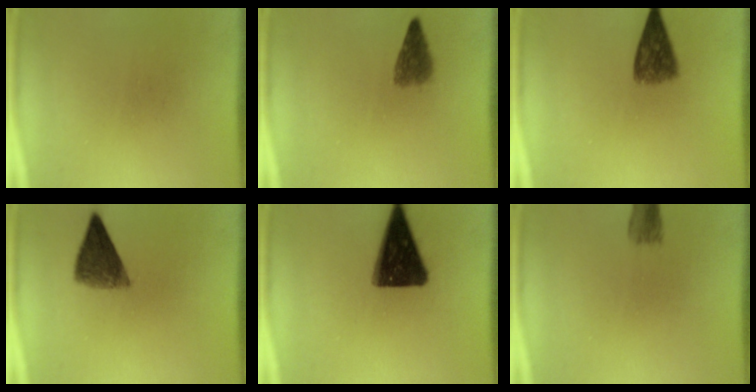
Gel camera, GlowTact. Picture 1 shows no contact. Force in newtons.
{"total": 3.3}
{"total": 5.9}
{"total": 6.6}
{"total": 15.2}
{"total": 2.5}